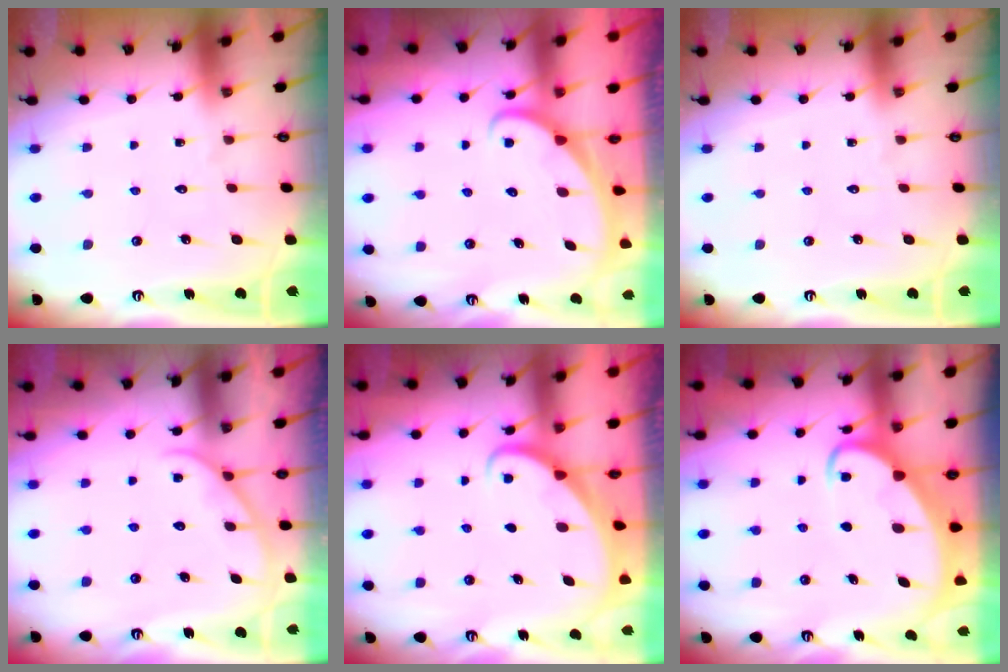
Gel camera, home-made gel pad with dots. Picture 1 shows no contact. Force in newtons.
{"total": 1.9, "press": 1.9, "slide": 0.0}
{"total": 0.0}
{"total": 2.7, "press": 2.7, "slide": 0.3}
{"total": 2.0, "press": 2.0, "slide": 0.2}
{"total": 4.9, "press": 4.8, "slide": 0.7}